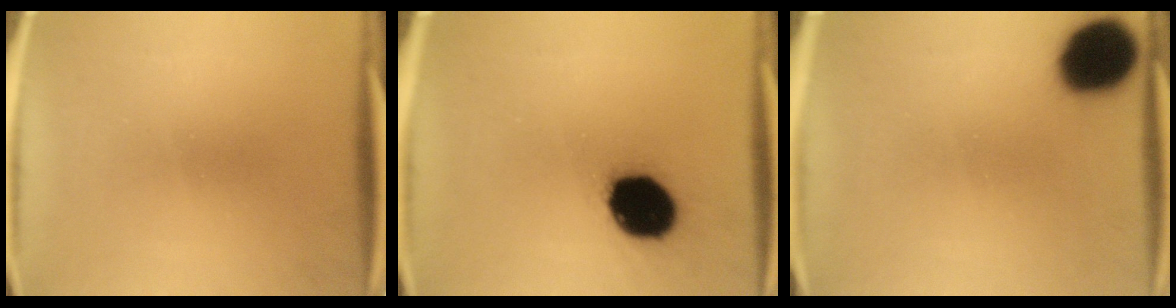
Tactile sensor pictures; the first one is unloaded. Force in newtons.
{"total": 16.6}
{"total": 16.4}